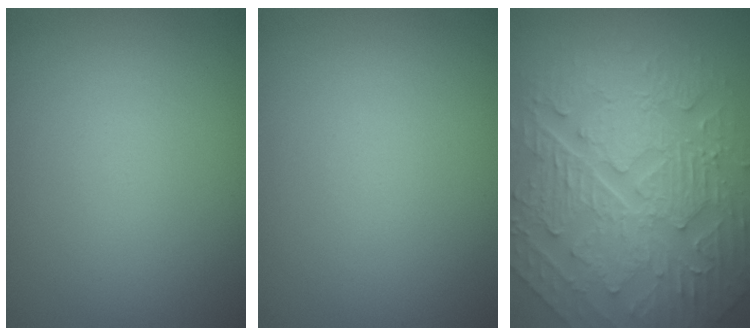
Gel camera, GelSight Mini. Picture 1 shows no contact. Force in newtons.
{"total": 0.0}
{"total": 10.2, "press": 7.0, "slide": 7.5}